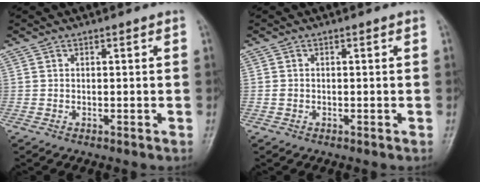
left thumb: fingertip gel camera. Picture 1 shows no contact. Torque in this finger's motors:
{"motor_torque": [-0.08, 0.05, -0.11, 0.00, 0.00]}